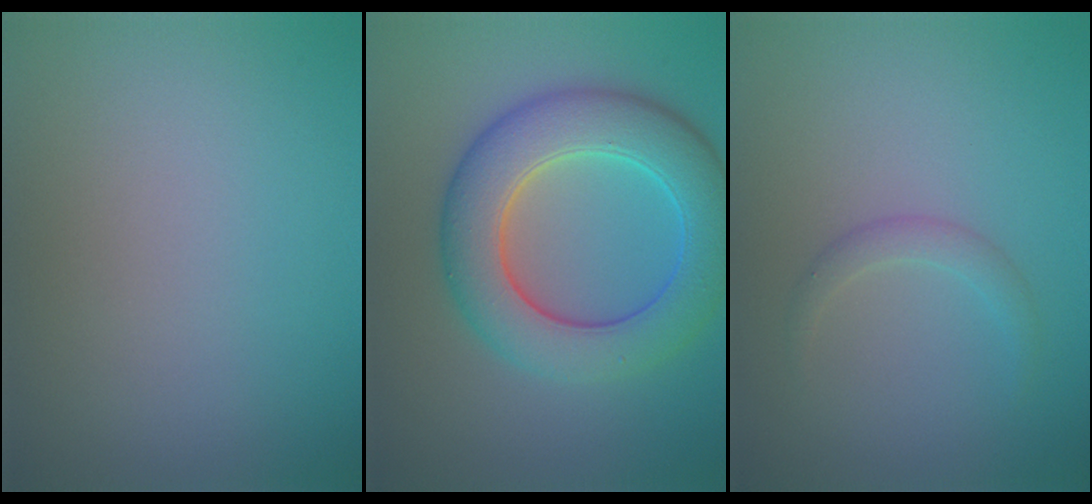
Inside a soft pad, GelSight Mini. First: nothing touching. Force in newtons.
{"total": 8.3, "press": 8.3, "slide": 0.2}
{"total": 0.9, "press": 0.9, "slide": 0.0}